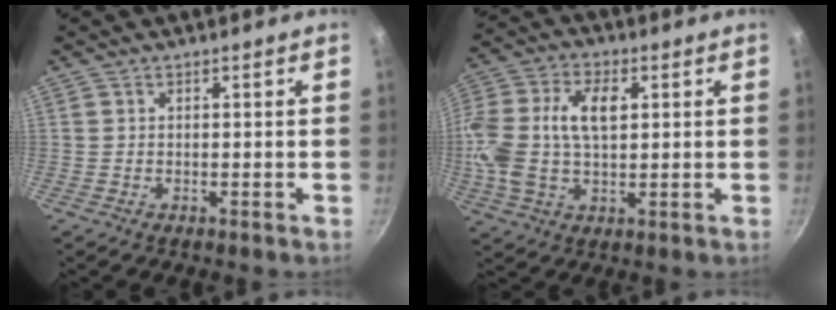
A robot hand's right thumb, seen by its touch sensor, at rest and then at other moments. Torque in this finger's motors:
{"motor_torque": [1.32, 3.08, 1.45, -0.46, 0.61]}